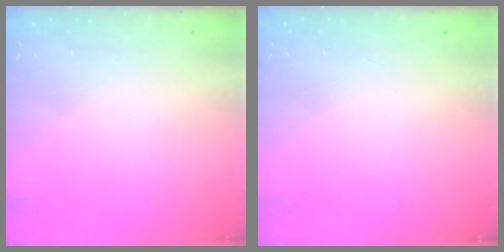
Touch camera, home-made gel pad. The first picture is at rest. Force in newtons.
{"total": 0.0}